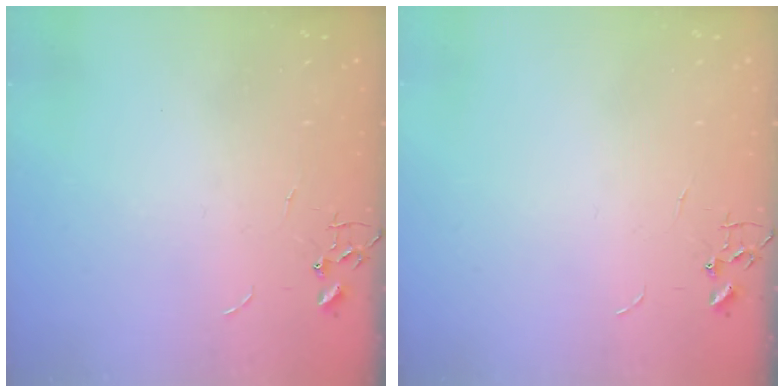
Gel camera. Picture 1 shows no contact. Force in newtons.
{"total": 0.0}